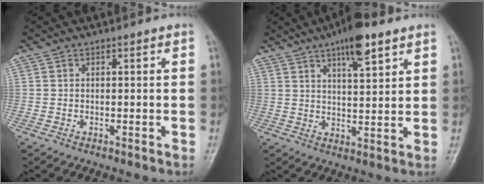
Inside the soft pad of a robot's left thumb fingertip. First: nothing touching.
{"total": 9.4, "force": [5.8, 2.9, 6.8], "torque": [-0.092, -0.028, 0.090]}